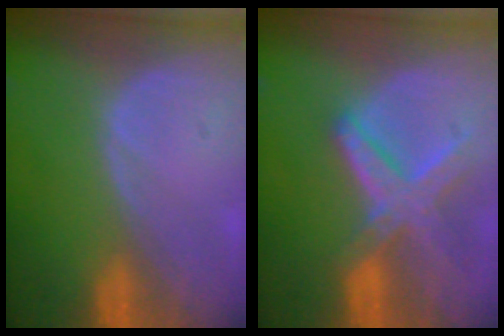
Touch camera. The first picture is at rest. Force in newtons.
{"total": 8.2, "press": 7.1, "slide": 4.1}